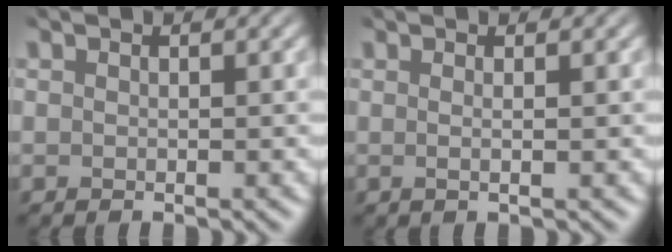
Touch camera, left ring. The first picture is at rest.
{"total": 2.6, "force": [1.1, 1.0, 2.1], "torque": [-0.010, 0.011, -0.012]}